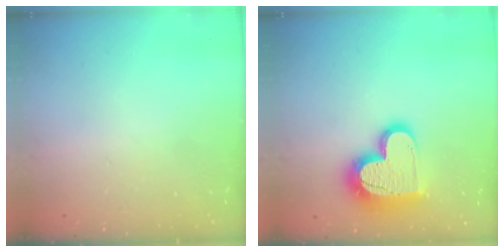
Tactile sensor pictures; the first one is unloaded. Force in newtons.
{"total": 17.7, "press": 17.7, "slide": 1.5}